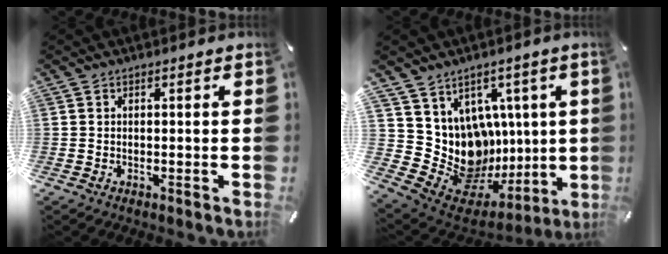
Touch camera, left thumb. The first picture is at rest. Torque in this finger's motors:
{"motor_torque": [0.01, 0.44, 0.21, 0.14, 0.15]}